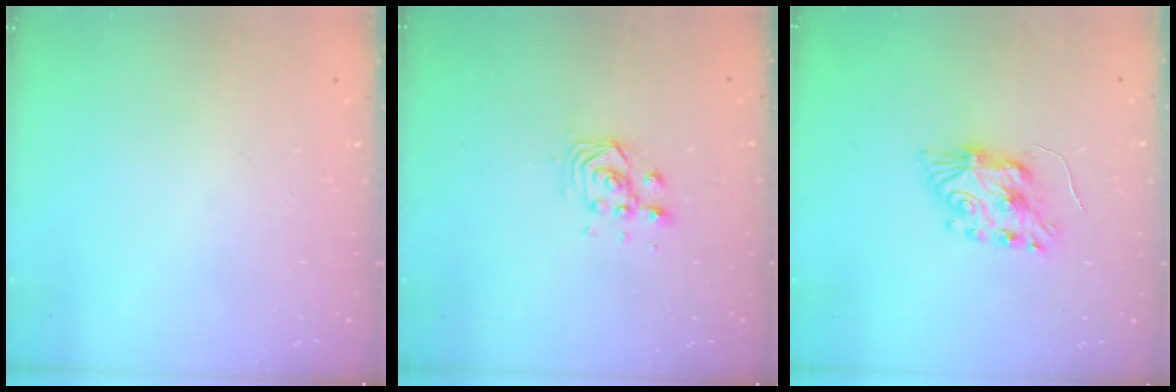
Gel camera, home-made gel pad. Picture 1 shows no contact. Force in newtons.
{"total": 2.9, "press": 2.8, "slide": 0.8}
{"total": 8.7, "press": 8.6, "slide": 0.6}